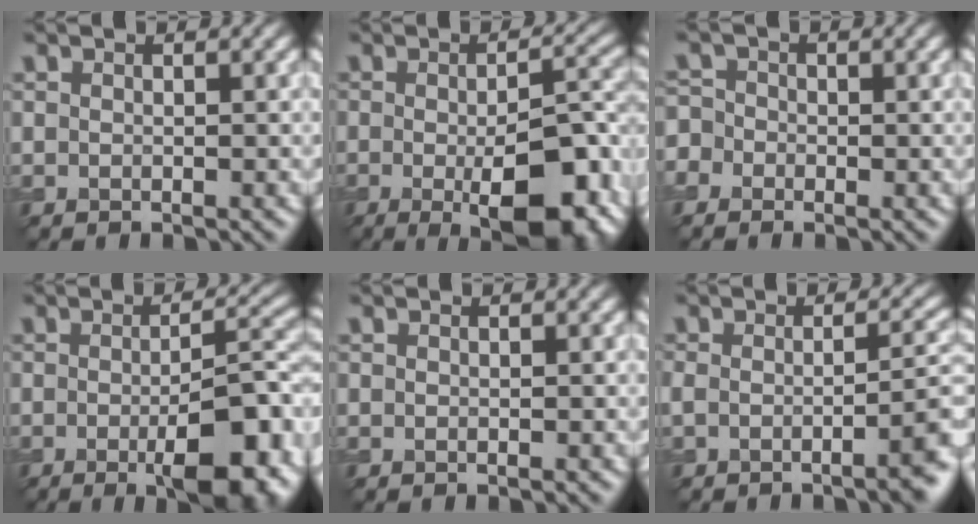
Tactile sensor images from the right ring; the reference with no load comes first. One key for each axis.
{"total": 10.2, "fx": -3.0, "fy": 3.2, "fz": 9.2, "tx": -0.132, "ty": -0.007, "tz": -0.028}
{"total": 2.1, "fx": -1.7, "fy": 1.2, "fz": -0.1, "tx": 0.002, "ty": 0.011, "tz": -0.028}
{"total": 9.6, "fx": -3.1, "fy": 2.7, "fz": 8.6, "tx": -0.118, "ty": -0.003, "tz": -0.031}
{"total": 0.0}
{"total": 4.7, "fx": -1.9, "fy": 1.0, "fz": 4.2, "tx": -0.047, "ty": 0.004, "tz": -0.025}